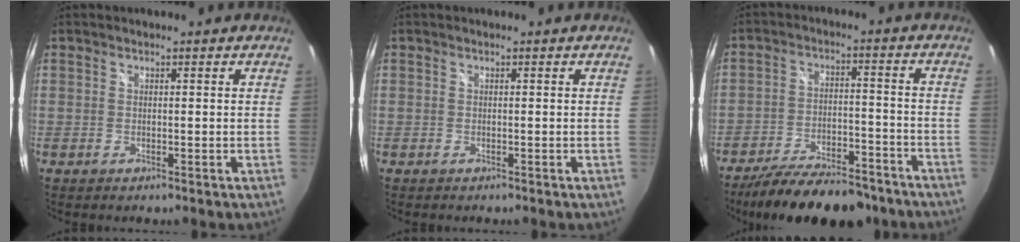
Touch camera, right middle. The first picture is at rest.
{"total": 0.7, "force": [0.6, -0.3, 0.1], "torque": [-0.001, 0.009, 0.009]}
{"total": 18.3, "force": [-15.1, 5.5, 8.8], "torque": [-0.161, -0.014, -0.214]}